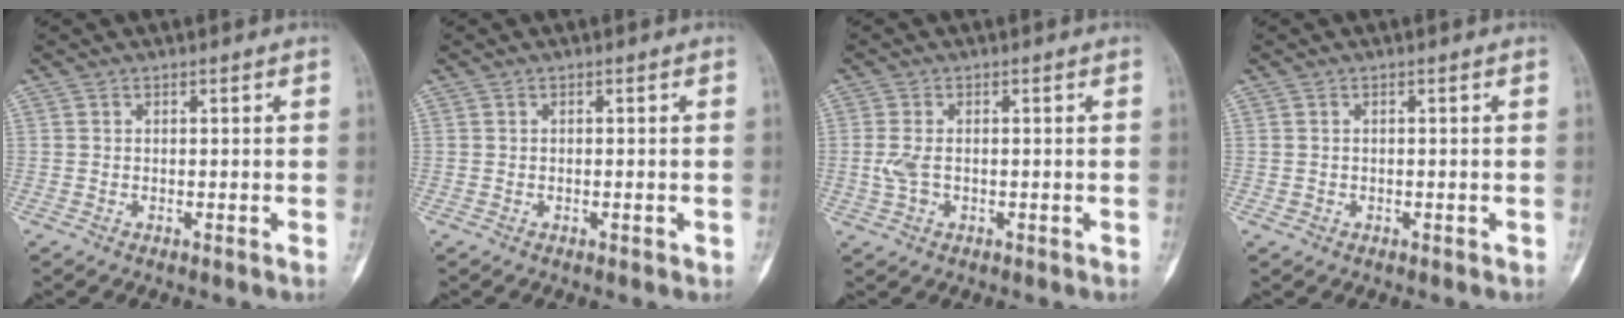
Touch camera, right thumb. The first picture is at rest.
{"total": 0.8, "force": [-0.3, 0.4, 0.5], "torque": [-0.003, 0.004, -0.004]}
{"total": 3.6, "force": [-0.5, 2.3, 2.7], "torque": [-0.062, 0.005, -0.012]}
{"total": 0.9, "force": [-0.4, 0.8, 0.1], "torque": [0.004, 0.006, -0.006]}